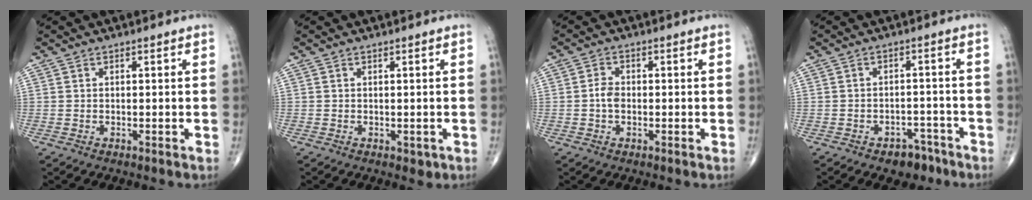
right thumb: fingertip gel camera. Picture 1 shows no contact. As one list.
[{"total": 1.3, "force": [-0.3, 0.9, 0.8], "torque": [0.000, 0.000, -0.002]}, {"total": 2.6, "force": [-0.5, 1.8, 1.8], "torque": [-0.028, 0.007, -0.015]}, {"total": 5.3, "force": [-3.6, 3.3, 2.0], "torque": [-0.008, 0.030, -0.046]}]